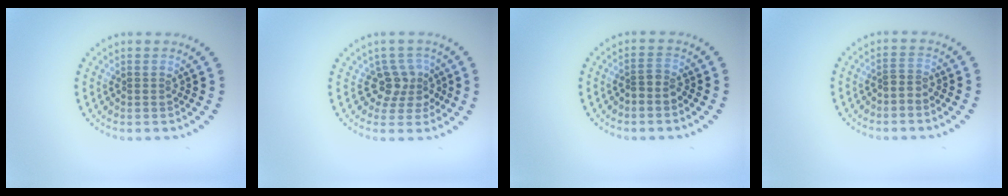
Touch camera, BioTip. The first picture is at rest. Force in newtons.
{"total": 2.7, "press": 2.1, "slide": 1.8}
{"total": 1.5, "press": 1.1, "slide": 0.9}
{"total": 1.0, "press": 0.5, "slide": 0.8}